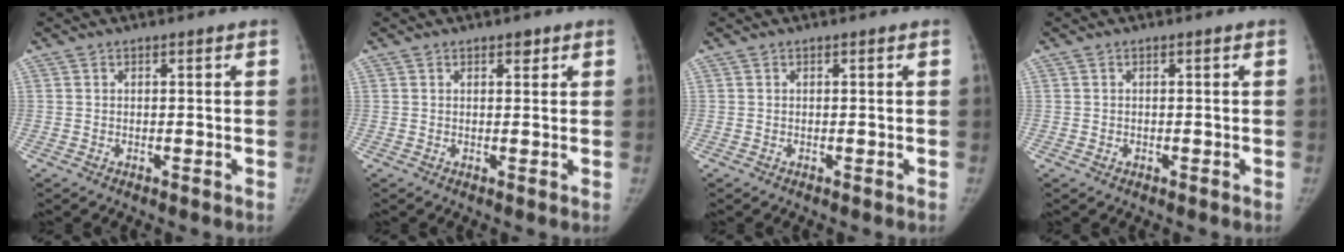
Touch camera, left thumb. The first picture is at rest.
{"total": 1.4, "force": [0.9, 0.7, 0.8], "torque": [-0.002, -0.004, 0.011]}
{"total": 0.0}
{"total": 0.5, "force": [-0.2, 0.5, 0.2], "torque": [-0.002, 0.001, -0.003]}